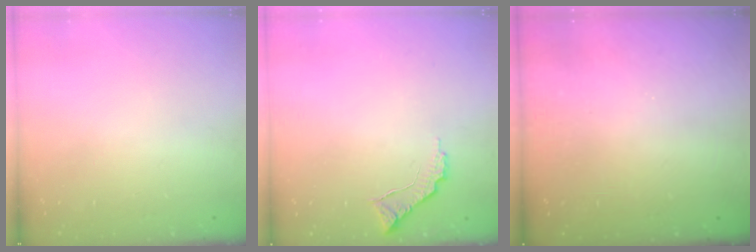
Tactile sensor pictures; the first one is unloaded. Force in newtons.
{"total": 8.3, "press": 8.3, "slide": 0.4}
{"total": 3.2, "press": 3.2, "slide": 0.1}